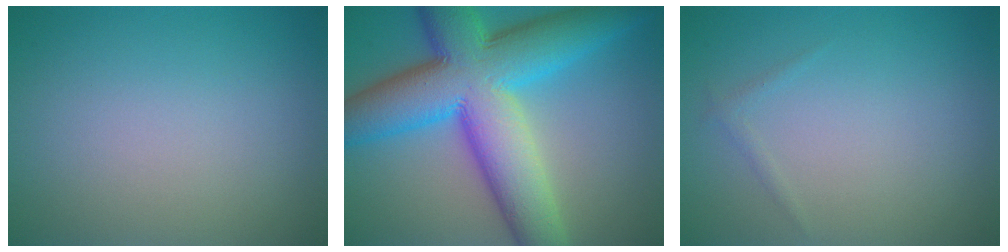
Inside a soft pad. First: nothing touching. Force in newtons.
{"total": 13.7, "press": 13.7, "slide": 0.2}
{"total": 0.6, "press": 0.6, "slide": 0.0}